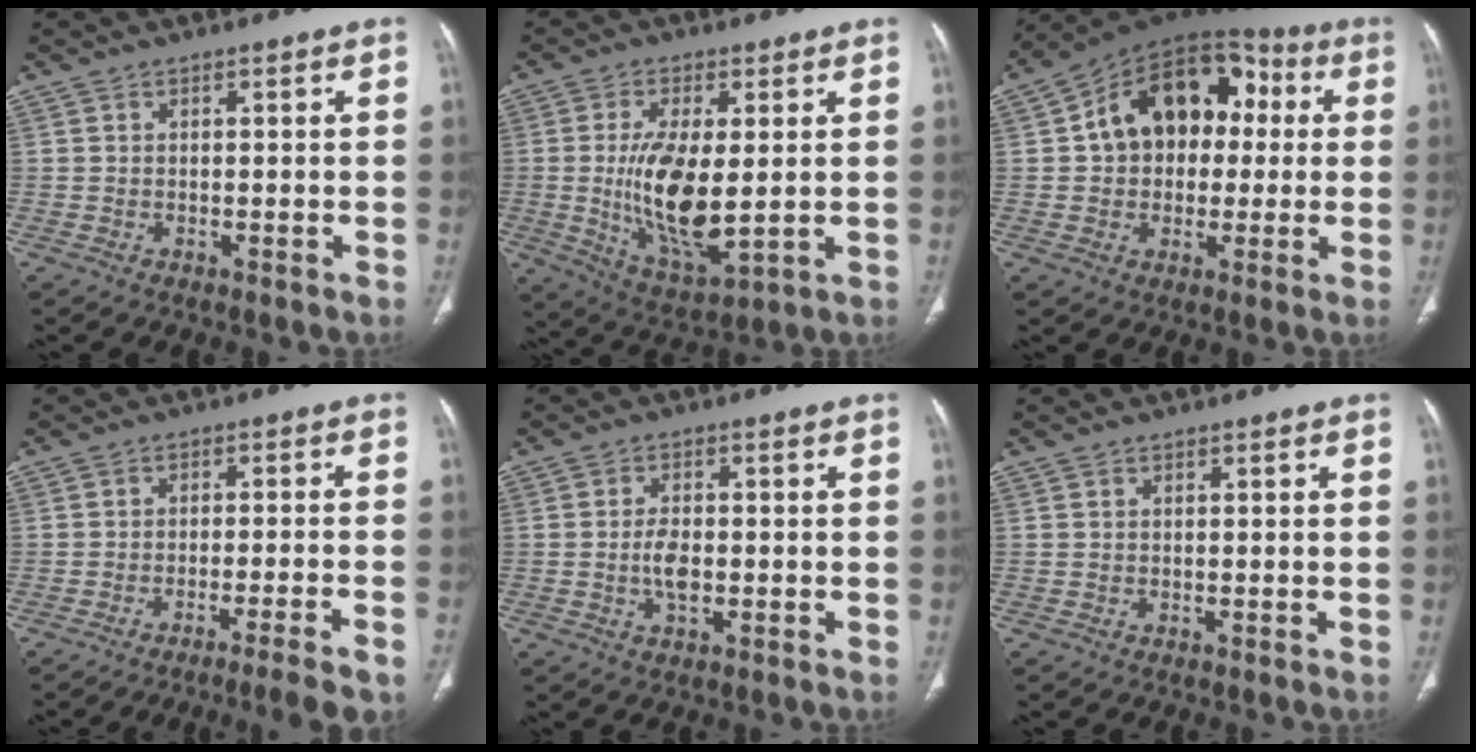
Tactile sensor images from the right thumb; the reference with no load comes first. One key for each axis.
{"total": 15.7, "fx": -0.5, "fy": 6.7, "fz": 14.2, "tx": -0.263, "ty": -0.021, "tz": 0.001}
{"total": 18.8, "fx": 2.4, "fy": 13.3, "fz": 13.0, "tx": -0.158, "ty": 0.039, "tz": 0.031}
{"total": 10.1, "fx": -8.5, "fy": -0.2, "fz": 5.6, "tx": -0.072, "ty": 0.029, "tz": -0.120}
{"total": 4.4, "fx": -0.7, "fy": 2.5, "fz": 3.6, "tx": -0.062, "ty": 0.003, "tz": -0.014}
{"total": 0.0}